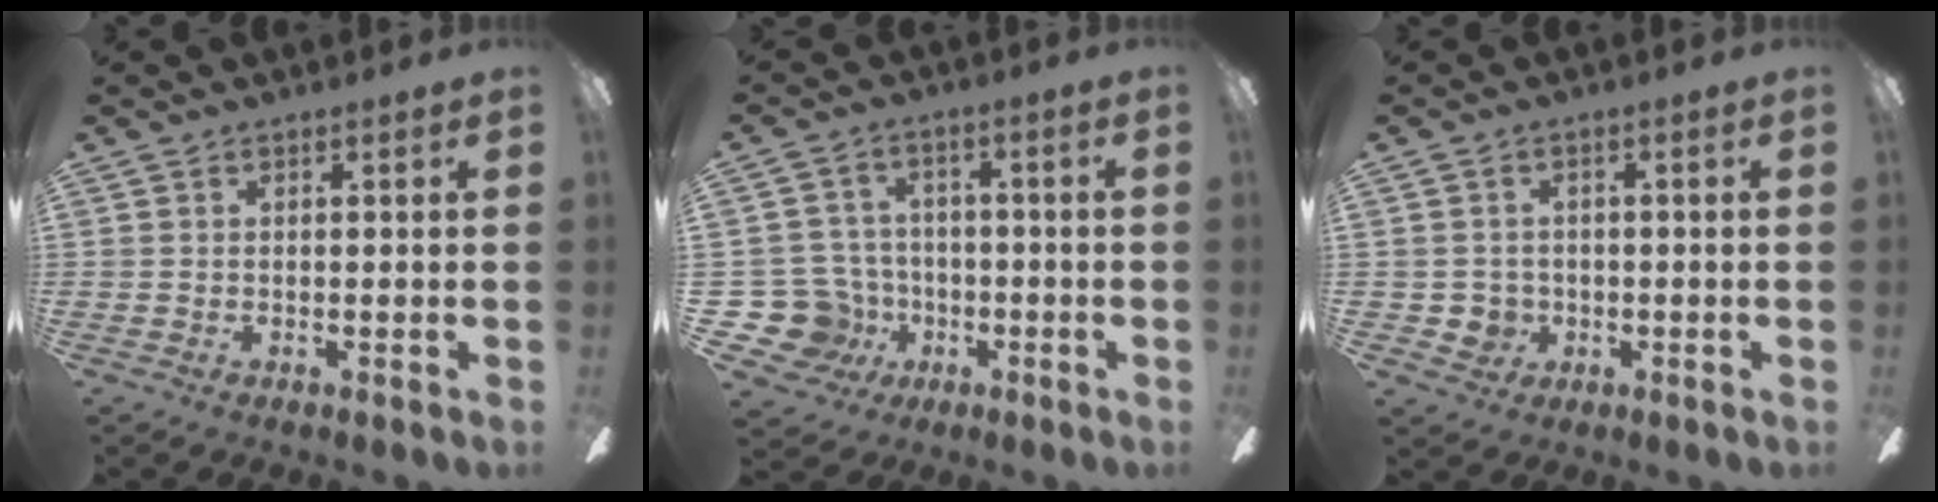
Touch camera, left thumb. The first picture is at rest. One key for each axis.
{"total": 12.0, "fx": -3.5, "fy": 10.9, "fz": 3.8, "tx": -0.114, "ty": 0.025, "tz": -0.055}
{"total": 3.6, "fx": -0.4, "fy": 3.5, "fz": 0.6, "tx": -0.009, "ty": 0.005, "tz": -0.006}